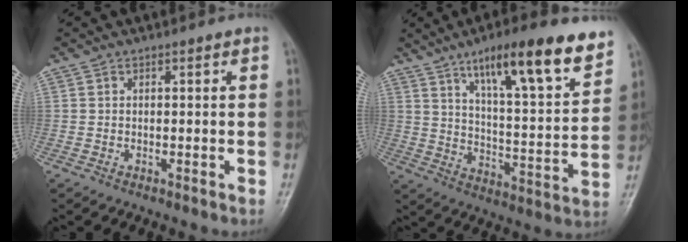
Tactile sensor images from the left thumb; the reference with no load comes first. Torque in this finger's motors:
{"motor_torque": [0.83, 0.75, 1.45, -1.32, 0.40]}